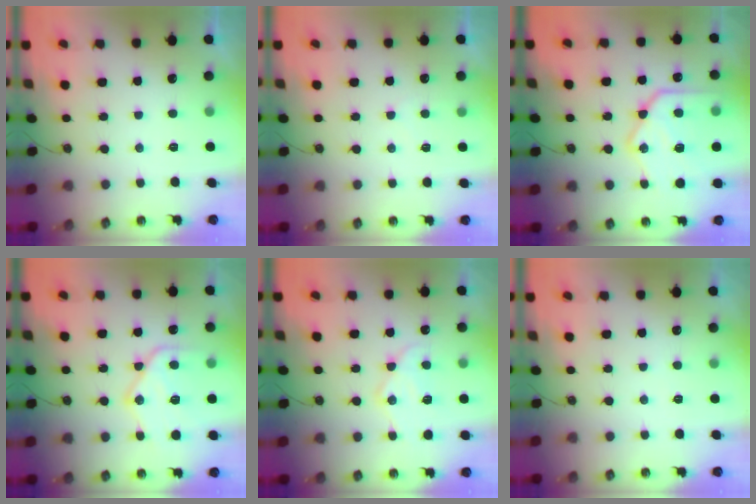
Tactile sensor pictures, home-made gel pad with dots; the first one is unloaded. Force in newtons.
{"total": 3.1, "press": 3.1, "slide": 0.4}
{"total": 20.4, "press": 20.3, "slide": 1.6}
{"total": 16.8, "press": 16.7, "slide": 1.8}
{"total": 13.1, "press": 13.1, "slide": 1.2}
{"total": 2.4, "press": 2.4, "slide": 0.4}